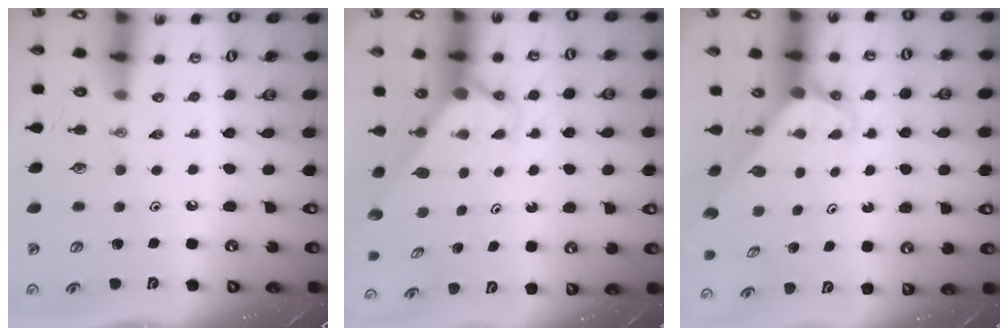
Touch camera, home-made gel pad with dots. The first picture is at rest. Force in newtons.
{"total": 2.7, "press": 2.7, "slide": 0.0}
{"total": 3.0, "press": 3.0, "slide": 0.2}